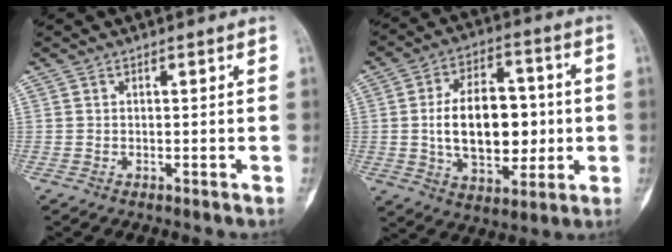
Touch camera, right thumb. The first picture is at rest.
{"total": 17.1, "force": [-0.3, 10.5, 13.6], "torque": [-0.184, 0.016, 0.003]}